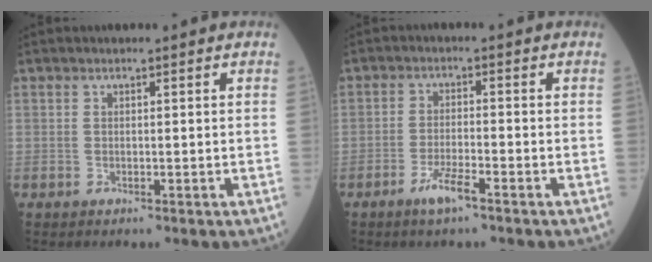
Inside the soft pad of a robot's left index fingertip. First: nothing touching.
{"total": 3.6, "force": [-2.5, 0.3, 2.6], "torque": [-0.059, -0.005, -0.049]}